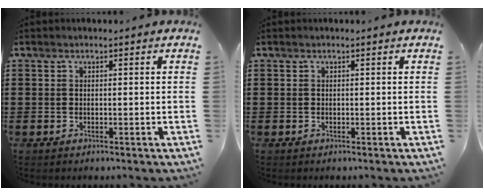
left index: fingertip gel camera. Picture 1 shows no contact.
{"total": 0.0}